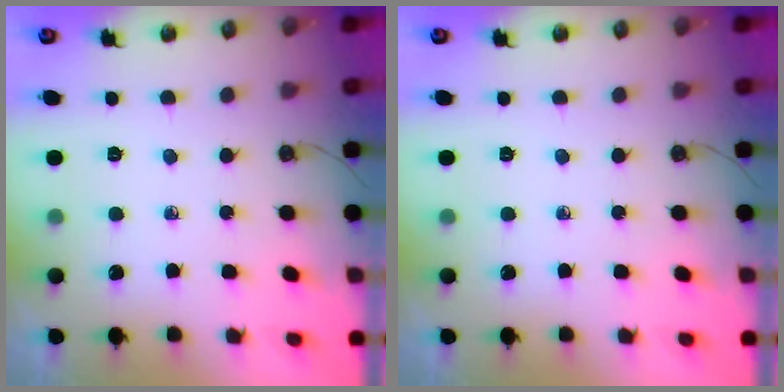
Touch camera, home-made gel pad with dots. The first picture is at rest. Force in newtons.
{"total": 0.0}